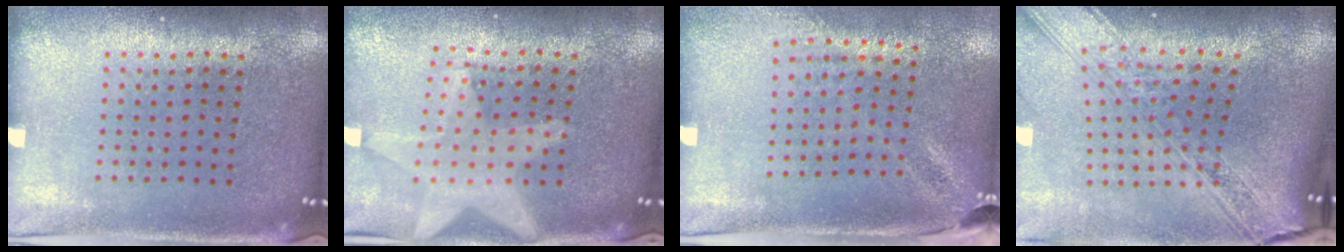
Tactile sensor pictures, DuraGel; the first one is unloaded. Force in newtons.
{"total": 2.2, "press": 1.8, "slide": 1.2}
{"total": 2.0, "press": 1.6, "slide": 1.2}
{"total": 3.8, "press": 2.8, "slide": 2.6}